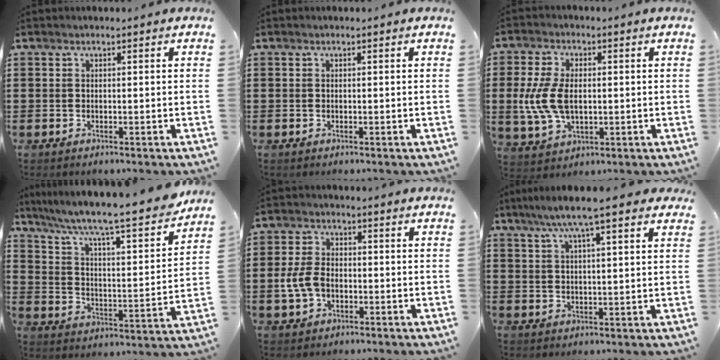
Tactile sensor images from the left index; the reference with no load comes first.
{"total": 0.0}
{"total": 8.5, "force": [-0.1, 5.0, 6.9], "torque": [-0.169, 0.002, -0.009]}
{"total": 7.4, "force": [6.2, 0.3, 4.1], "torque": [-0.098, -0.053, 0.093]}
{"total": 5.5, "force": [-1.1, 3.6, 4.0], "torque": [-0.102, -0.001, -0.025]}
{"total": 7.3, "force": [5.4, 1.3, 4.8], "torque": [-0.100, -0.004, 0.093]}